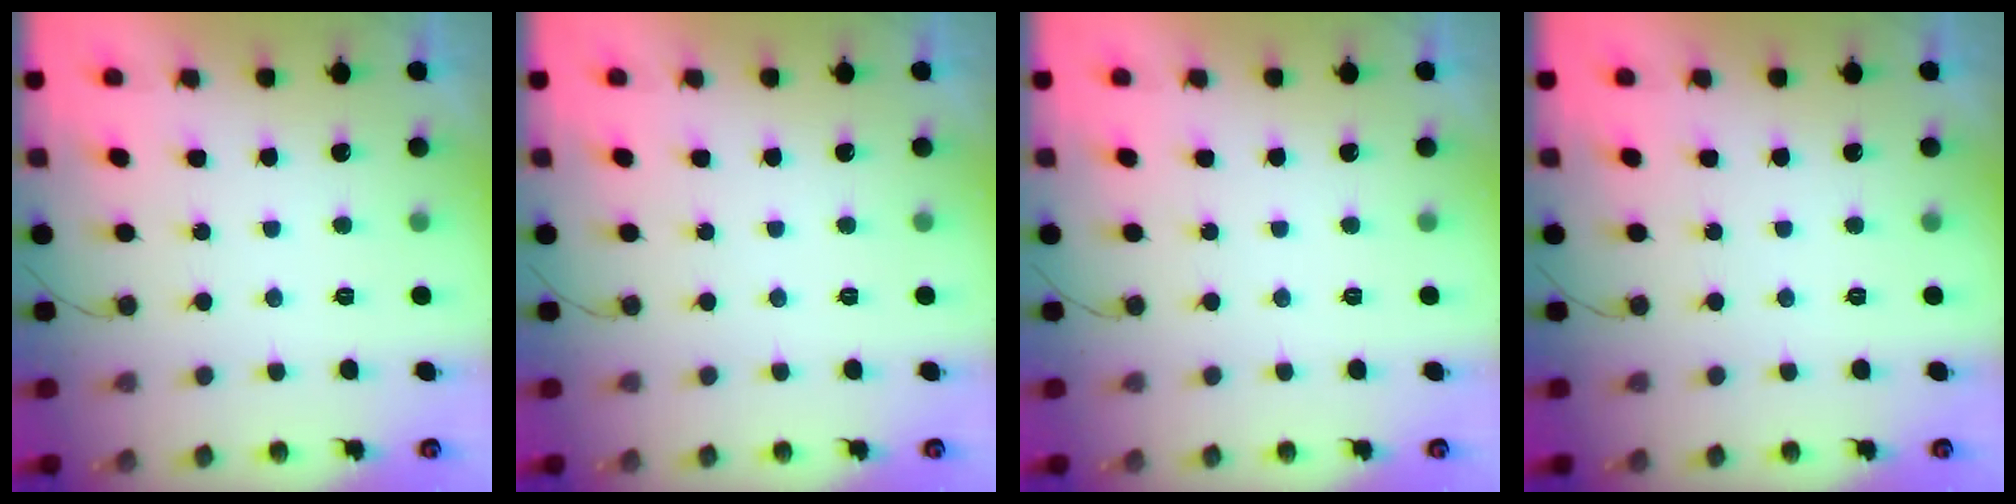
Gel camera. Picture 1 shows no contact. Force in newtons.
{"total": 0.0}
{"total": 0.0}
{"total": 0.0}